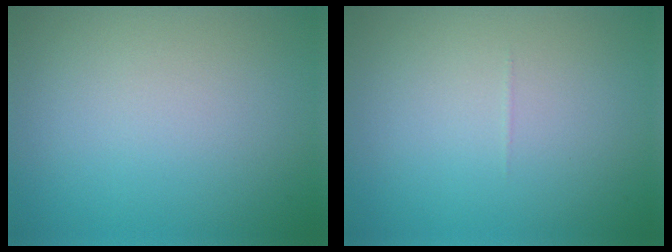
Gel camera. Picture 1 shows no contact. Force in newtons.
{"total": 0.0}